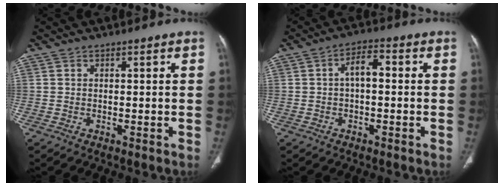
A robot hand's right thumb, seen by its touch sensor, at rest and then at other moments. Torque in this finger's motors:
{"motor_torque": [2.23, 2.78, 0.73, -0.53, 0.06]}